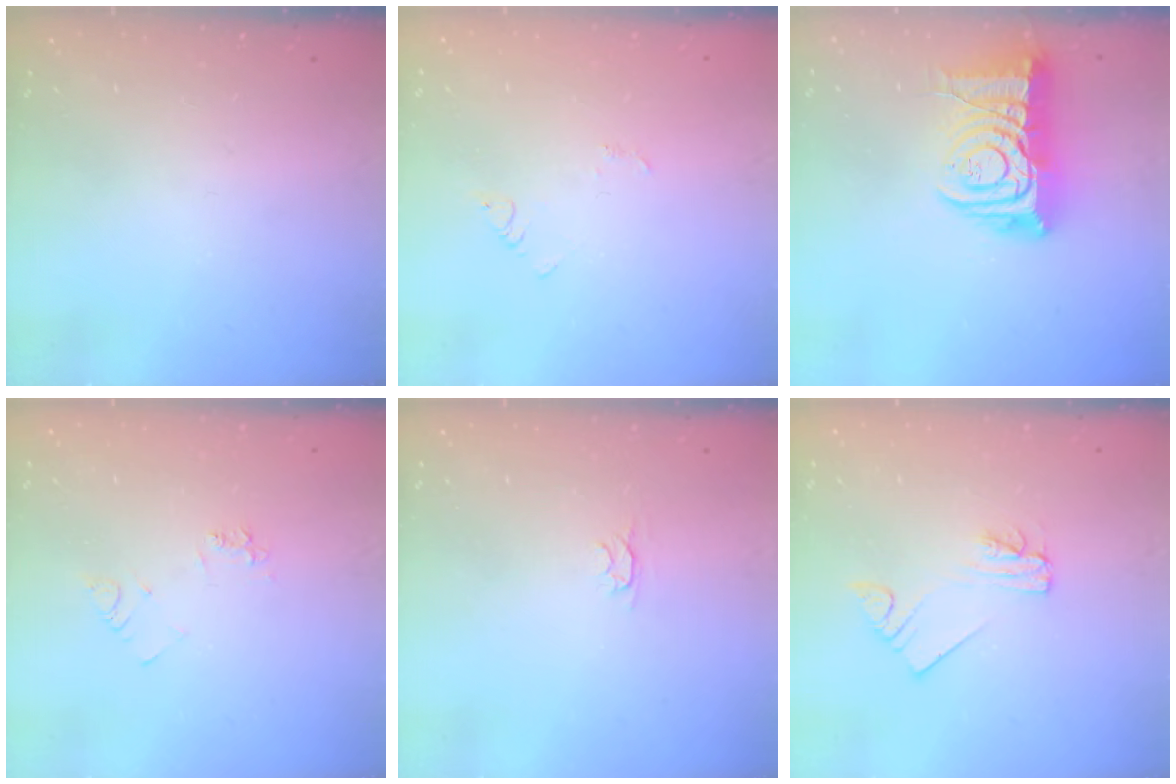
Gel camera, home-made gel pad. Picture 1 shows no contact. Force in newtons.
{"total": 2.9, "press": 2.9, "slide": 0.3}
{"total": 13.5, "press": 13.4, "slide": 1.5}
{"total": 4.6, "press": 4.6, "slide": 0.5}
{"total": 2.4, "press": 2.3, "slide": 0.5}
{"total": 2.2, "press": 2.2, "slide": 0.1}